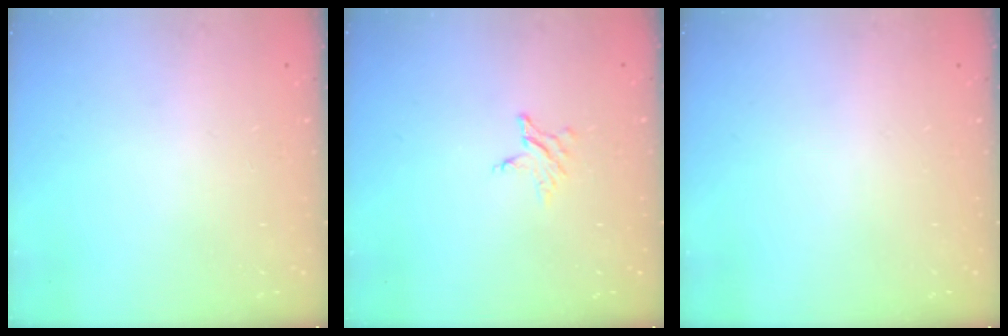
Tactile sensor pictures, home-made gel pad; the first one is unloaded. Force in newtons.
{"total": 4.2, "press": 4.2, "slide": 0.4}
{"total": 0.0}